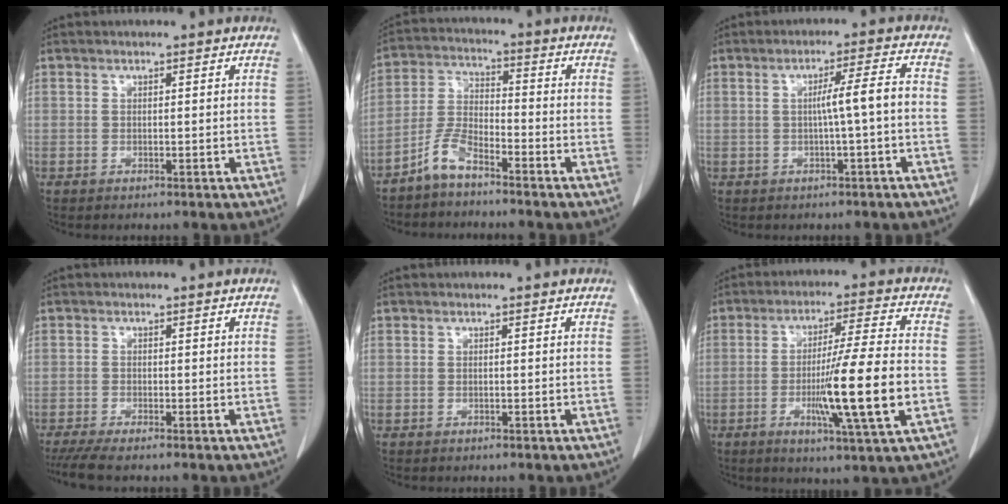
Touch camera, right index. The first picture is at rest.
{"total": 5.6, "force": [-4.4, 1.5, 3.1], "torque": [-0.077, -0.002, -0.093]}
{"total": 4.6, "force": [-0.6, -0.6, 4.5], "torque": [-0.072, 0.009, -0.009]}
{"total": 3.7, "force": [-2.9, -0.1, 2.2], "torque": [-0.037, -0.009, -0.054]}
{"total": 0.0}
{"total": 13.6, "force": [-3.1, -0.6, 13.2], "torque": [-0.224, -0.016, -0.056]}